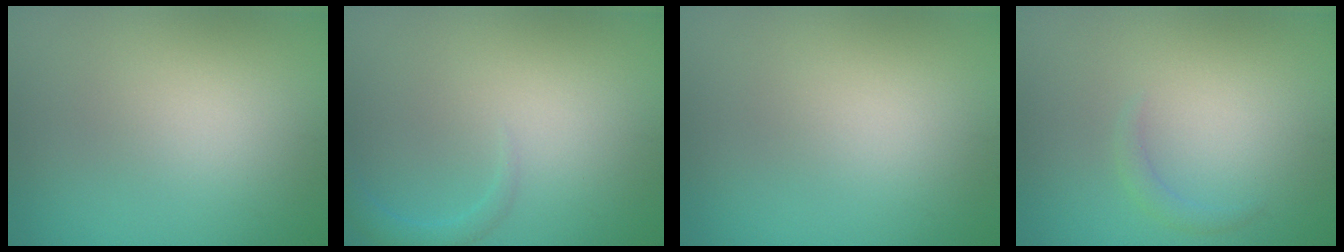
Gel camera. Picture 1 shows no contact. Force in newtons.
{"total": 1.1, "press": 1.1, "slide": 0.1}
{"total": 0.0}
{"total": 1.0, "press": 1.0, "slide": 0.1}